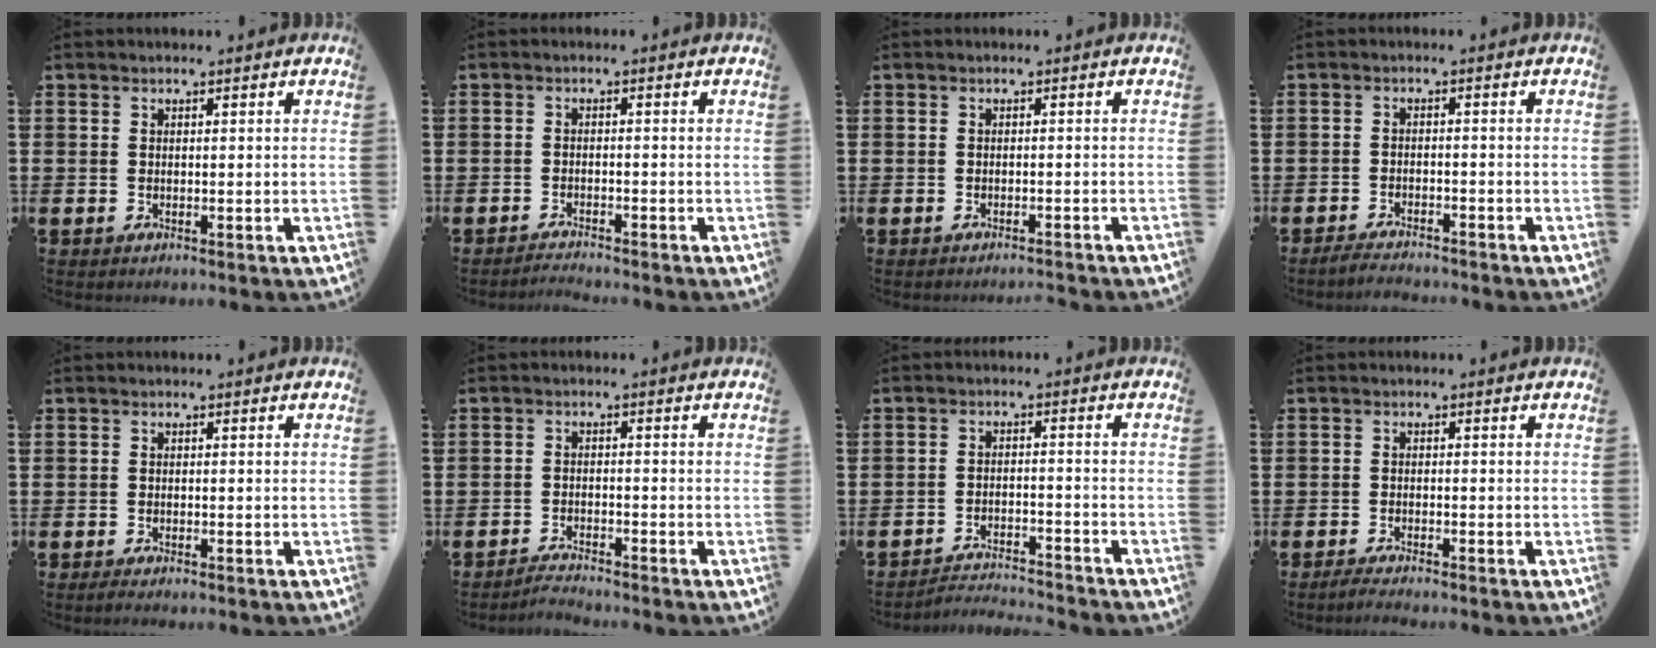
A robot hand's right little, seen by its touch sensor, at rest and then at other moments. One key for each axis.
{"total": 1.3, "fx": -1.3, "fy": -0.2, "fz": 0.0, "tx": -0.002, "ty": 0.002, "tz": -0.027}
{"total": 0.9, "fx": -0.9, "fy": -0.2, "fz": 0.1, "tx": 0.000, "ty": 0.001, "tz": -0.019}
{"total": 2.1, "fx": -2.1, "fy": 0.0, "fz": 0.2, "tx": -0.007, "ty": 0.004, "tz": -0.043}
{"total": 0.8, "fx": -0.6, "fy": 0.1, "fz": 0.5, "tx": -0.011, "ty": -0.002, "tz": -0.011}
{"total": 2.0, "fx": -2.0, "fy": -0.1, "fz": 0.0, "tx": -0.004, "ty": 0.003, "tz": -0.041}
{"total": 2.9, "fx": -2.9, "fy": 0.0, "fz": 0.0, "tx": -0.005, "ty": 0.003, "tz": -0.064}
{"total": 1.5, "fx": -1.4, "fy": 0.0, "fz": 0.7, "tx": -0.012, "ty": 0.000, "tz": -0.026}